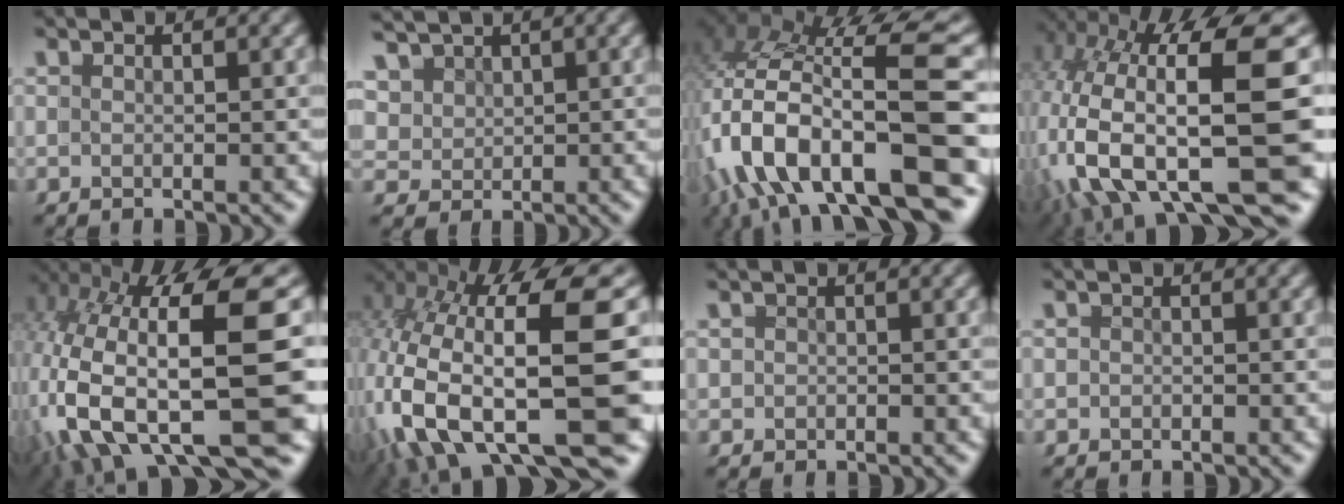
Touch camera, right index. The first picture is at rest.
{"total": 3.9, "force": [2.1, 3.0, 1.2], "torque": [-0.032, -0.017, 0.044]}
{"total": 13.9, "force": [-3.0, 7.2, 11.5], "torque": [-0.260, -0.033, -0.030]}
{"total": 15.4, "force": [-2.0, 7.9, 13.1], "torque": [-0.252, -0.043, -0.004]}
{"total": 15.6, "force": [-1.9, 8.1, 13.2], "torque": [-0.257, -0.046, -0.002]}
{"total": 13.6, "force": [-1.7, 7.0, 11.6], "torque": [-0.217, -0.045, 0.000]}
{"total": 0.6, "force": [-0.4, 0.1, -0.5], "torque": [0.016, -0.005, -0.006]}
{"total": 0.7, "force": [-0.5, -0.2, -0.5], "torque": [0.014, -0.005, -0.008]}